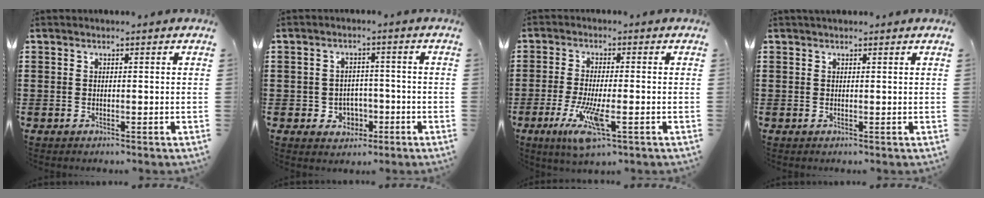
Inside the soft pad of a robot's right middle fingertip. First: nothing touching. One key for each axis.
{"total": 3.1, "fx": -1.4, "fy": 2.6, "fz": 1.1, "tx": -0.029, "ty": 0.003, "tz": -0.031}
{"total": 7.5, "fx": -3.0, "fy": 1.6, "fz": 6.7, "tx": -0.147, "ty": -0.018, "tz": -0.055}
{"total": 0.8, "fx": 0.8, "fy": 0.0, "fz": 0.1, "tx": -0.004, "ty": 0.001, "tz": 0.014}